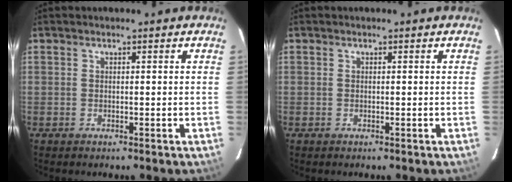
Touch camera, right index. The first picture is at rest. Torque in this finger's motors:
{"motor_torque": [0.21, 0.19, 0.03, -0.01]}